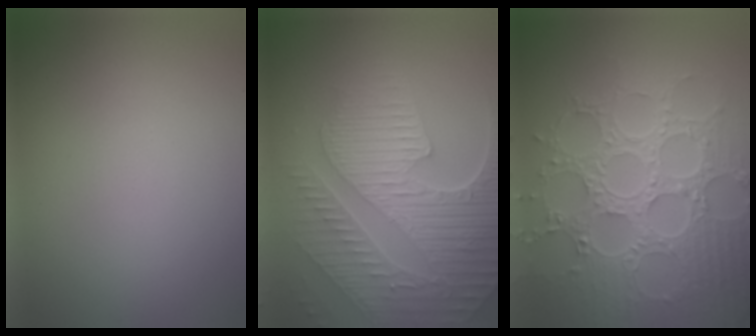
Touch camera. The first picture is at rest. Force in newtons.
{"total": 9.4, "press": 6.4, "slide": 6.9}
{"total": 8.8, "press": 6.4, "slide": 5.9}